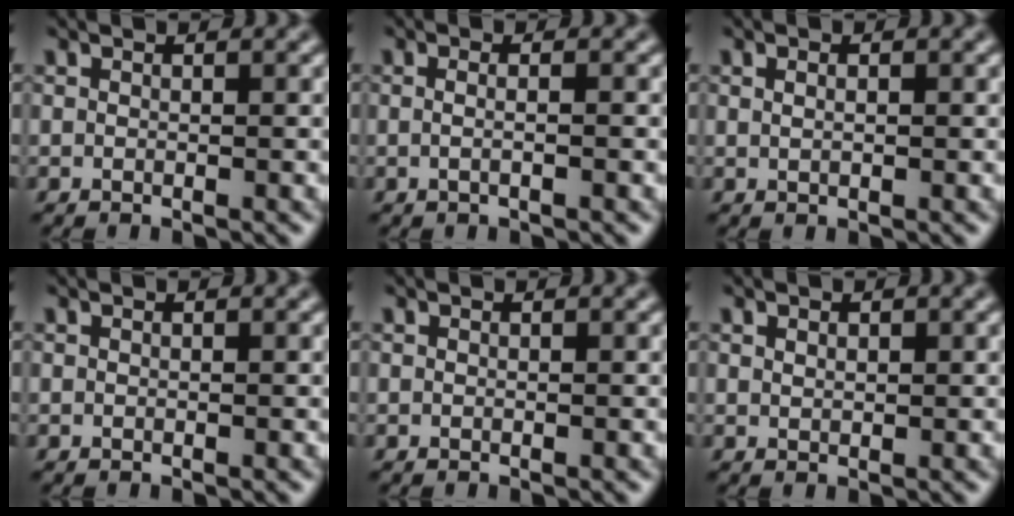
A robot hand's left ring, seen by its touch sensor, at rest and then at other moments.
{"total": 2.4, "force": [0.5, 1.3, 2.0], "torque": [-0.002, 0.002, -0.018]}
{"total": 1.1, "force": [0.4, 0.6, 0.8], "torque": [-0.011, 0.001, 0.005]}
{"total": 0.0}
{"total": 0.0}
{"total": 0.7, "force": [0.5, 0.5, 0.3], "torque": [-0.006, -0.002, 0.009]}